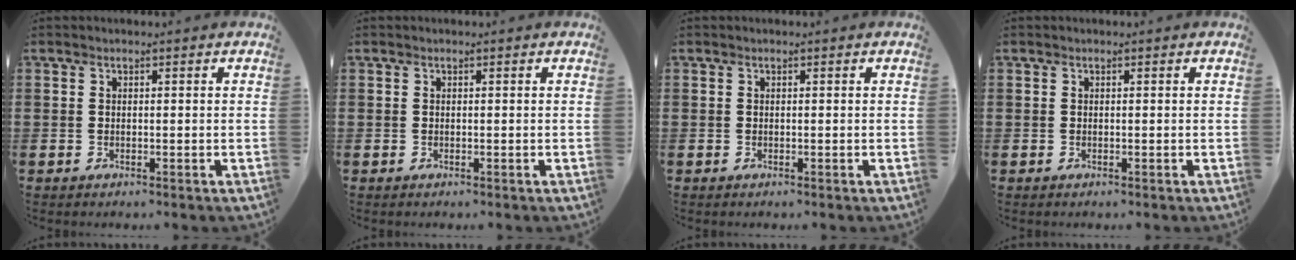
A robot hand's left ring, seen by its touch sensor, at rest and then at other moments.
{"total": 0.0}
{"total": 0.0}
{"total": 0.0}